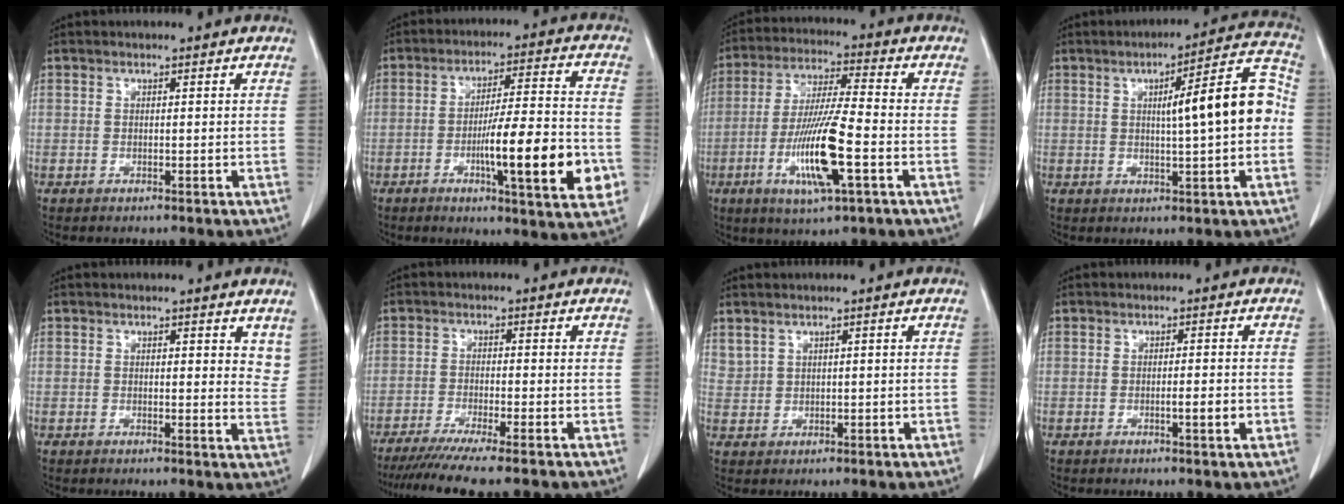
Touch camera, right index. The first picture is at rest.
{"total": 16.1, "force": [-4.5, 1.4, 15.3], "torque": [-0.215, -0.005, -0.066]}
{"total": 13.1, "force": [-4.1, 0.9, 12.4], "torque": [-0.244, -0.015, -0.076]}
{"total": 11.4, "force": [0.5, 1.4, 11.3], "torque": [-0.147, 0.031, 0.004]}
{"total": 4.1, "force": [3.3, 1.7, 1.9], "torque": [-0.005, -0.017, 0.024]}
{"total": 9.3, "force": [-7.6, -1.0, 5.2], "torque": [-0.068, -0.027, -0.120]}
{"total": 1.8, "force": [1.5, 0.9, 0.5], "torque": [-0.010, 0.007, 0.036]}
{"total": 2.5, "force": [-0.7, 0.1, 2.3], "torque": [-0.037, -0.003, -0.012]}